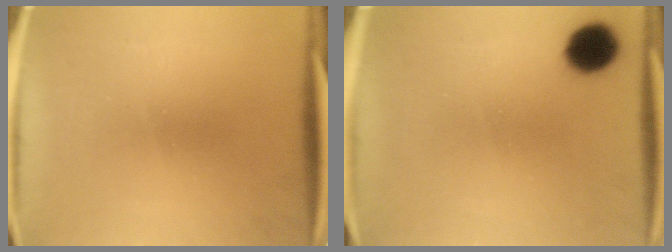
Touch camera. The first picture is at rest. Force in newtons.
{"total": 9.5}